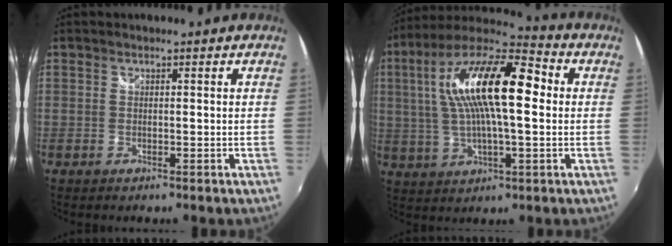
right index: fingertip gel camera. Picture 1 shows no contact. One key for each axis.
{"total": 20.0, "fx": 3.7, "fy": 6.4, "fz": 18.6, "tx": -0.342, "ty": 0.025, "tz": 0.049}